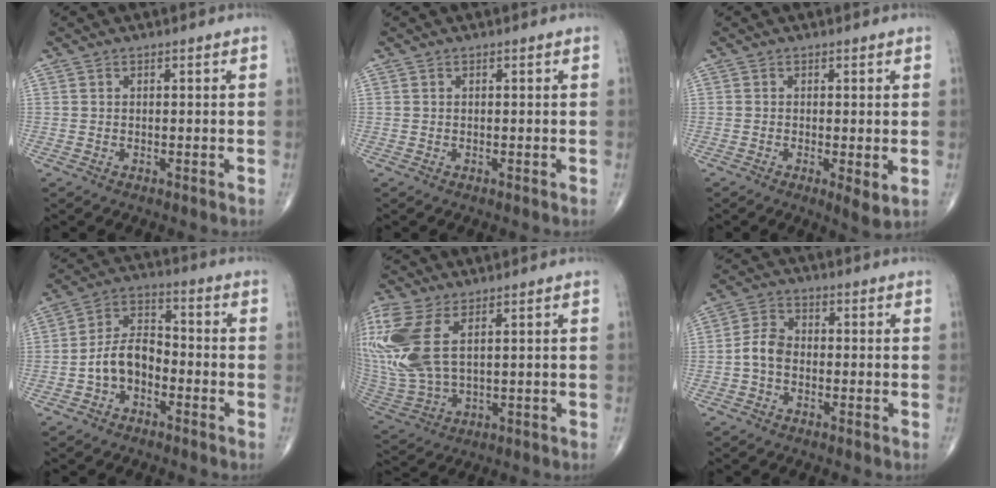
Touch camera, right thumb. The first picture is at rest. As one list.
[{"total": 0.0}, {"total": 3.4, "force": [-0.5, 1.0, 3.3], "torque": [-0.057, -0.014, -0.012]}, {"total": 8.6, "force": [-2.9, 5.6, 5.8], "torque": [-0.095, 0.042, -0.066]}, {"total": 17.4, "force": [5.3, 8.7, 14.1], "torque": [-0.356, -0.012, 0.114]}, {"total": 4.8, "force": [-1.2, 3.3, 3.2], "torque": [-0.057, 0.016, -0.033]}]